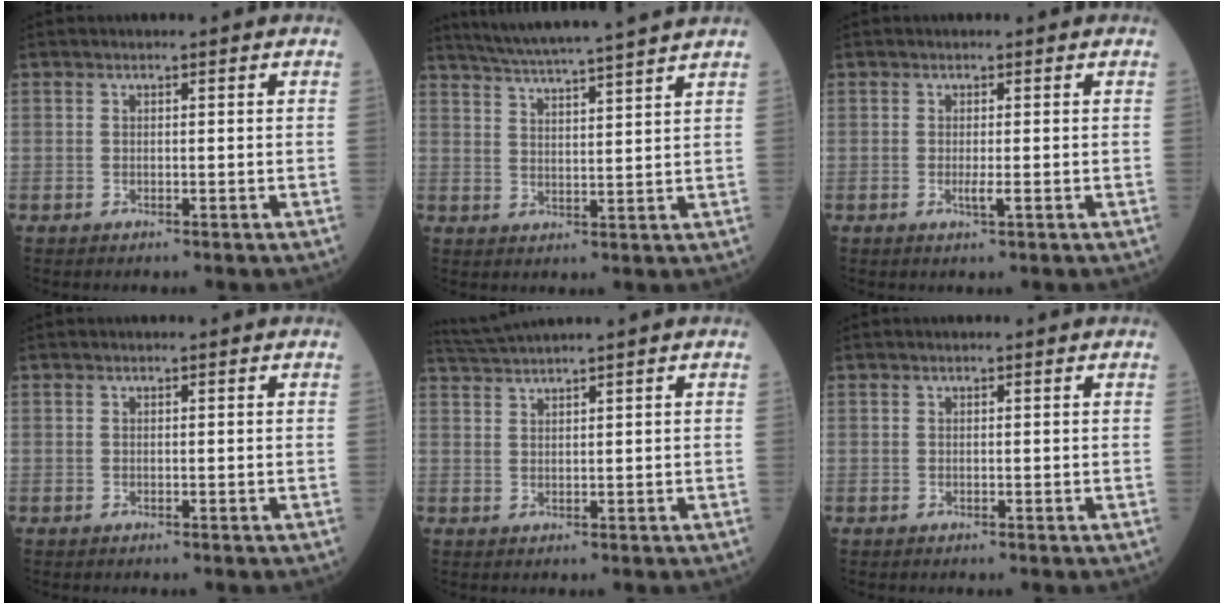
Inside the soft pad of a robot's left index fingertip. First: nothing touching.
{"total": 14.3, "force": [12.8, -1.3, 6.1], "torque": [-0.111, 0.001, 0.183]}
{"total": 1.4, "force": [-0.4, -0.1, 1.4], "torque": [-0.028, -0.005, -0.007]}
{"total": 0.0}
{"total": 3.4, "force": [2.9, -1.6, 0.7], "torque": [-0.022, 0.007, 0.065]}
{"total": 0.0}